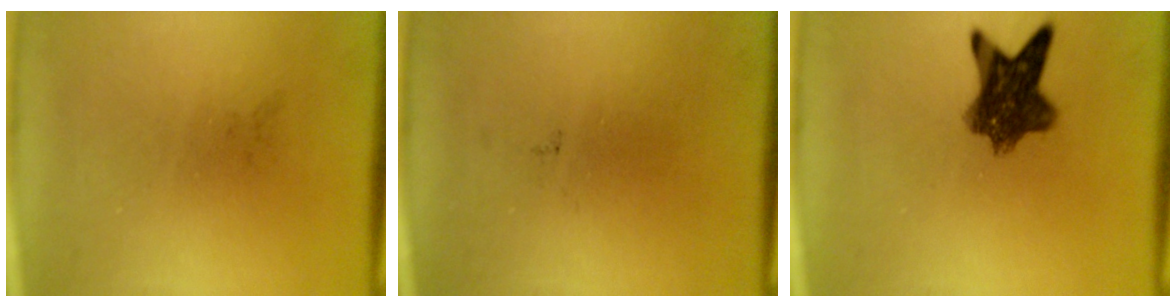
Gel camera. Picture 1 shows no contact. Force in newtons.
{"total": 0.0}
{"total": 8.2}